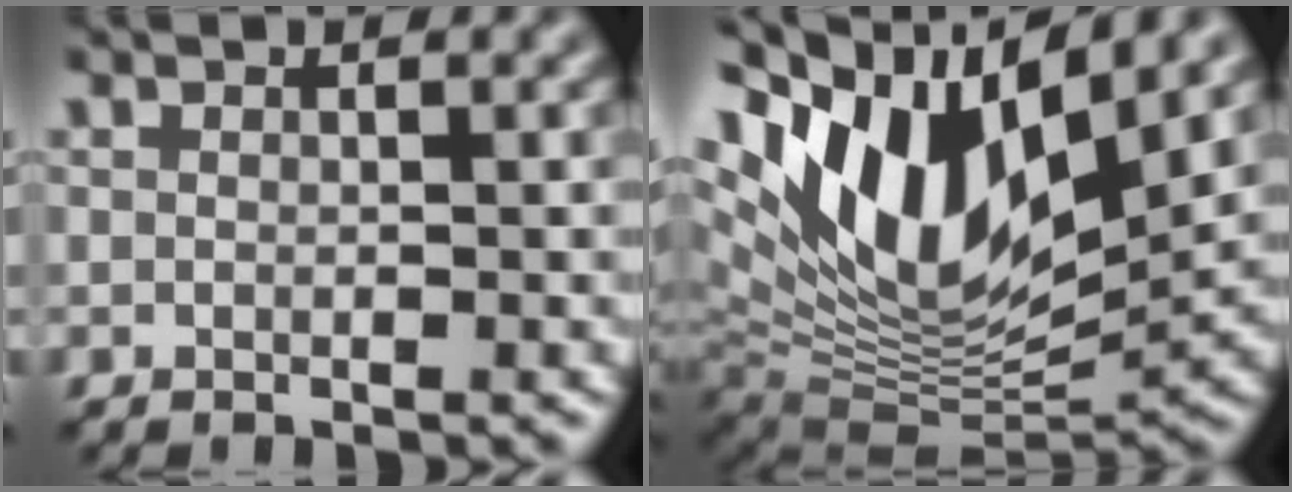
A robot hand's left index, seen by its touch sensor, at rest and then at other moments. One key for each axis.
{"total": 14.8, "fx": 5.7, "fy": 6.7, "fz": 11.9, "tx": -0.221, "ty": 0.008, "tz": 0.105}